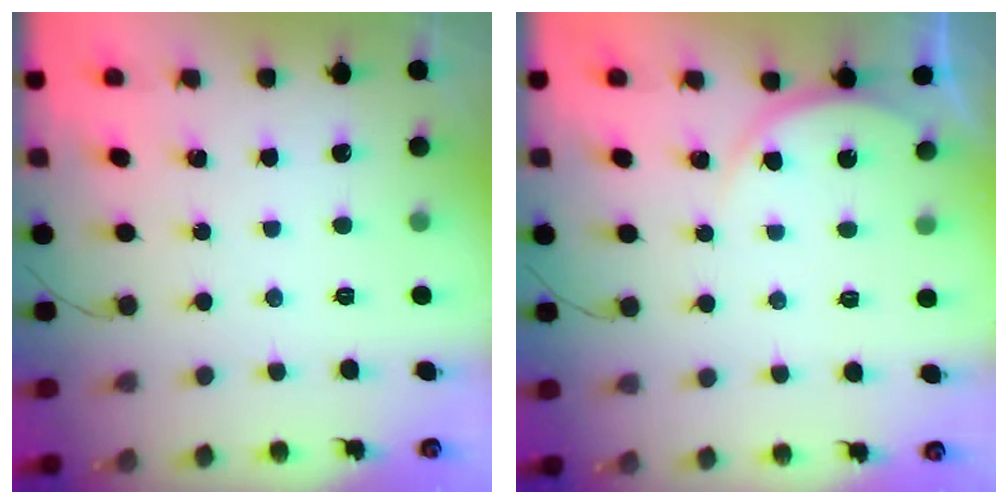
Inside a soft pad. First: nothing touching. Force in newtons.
{"total": 3.7, "press": 3.7, "slide": 0.6}